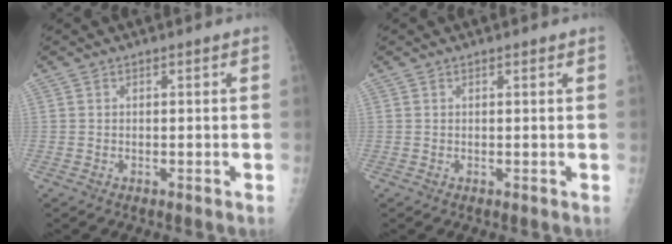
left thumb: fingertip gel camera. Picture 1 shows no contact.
{"total": 0.6, "force": [0.4, 0.1, 0.4], "torque": [-0.006, -0.002, 0.006]}